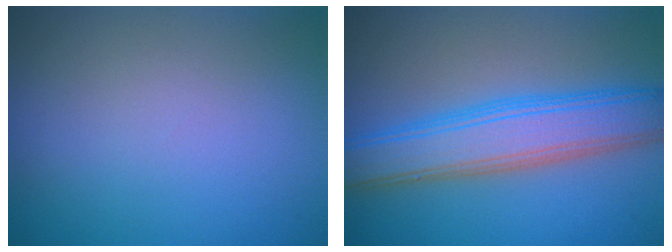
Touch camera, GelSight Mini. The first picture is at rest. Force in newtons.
{"total": 6.6, "press": 6.6, "slide": 0.0}